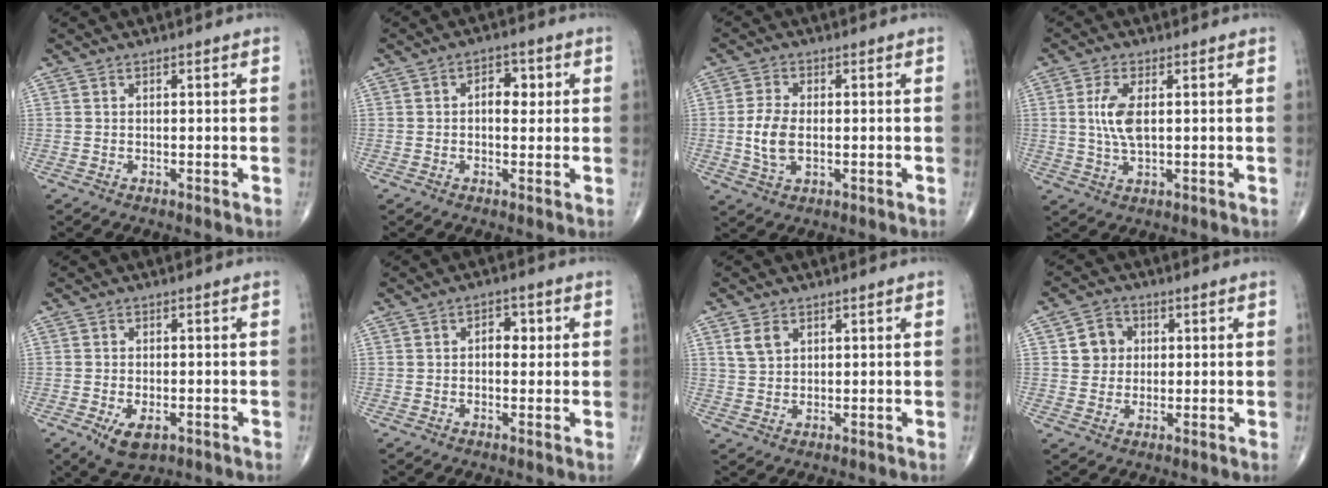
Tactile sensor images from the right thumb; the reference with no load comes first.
{"total": 4.6, "force": [0.8, 2.9, 3.5], "torque": [-0.029, 0.003, 0.007]}
{"total": 6.5, "force": [-0.4, 3.7, 5.3], "torque": [-0.113, -0.002, -0.007]}
{"total": 6.2, "force": [0.9, 2.7, 5.6], "torque": [-0.120, -0.004, 0.019]}
{"total": 5.4, "force": [-2.2, 2.8, 4.0], "torque": [-0.068, -0.002, -0.028]}
{"total": 3.5, "force": [0.6, 2.3, 2.6], "torque": [-0.018, 0.004, 0.004]}
{"total": 3.6, "force": [1.8, 2.5, 2.0], "torque": [-0.032, -0.004, 0.040]}
{"total": 5.6, "force": [1.2, 5.1, 2.0], "torque": [-0.002, 0.002, 0.017]}